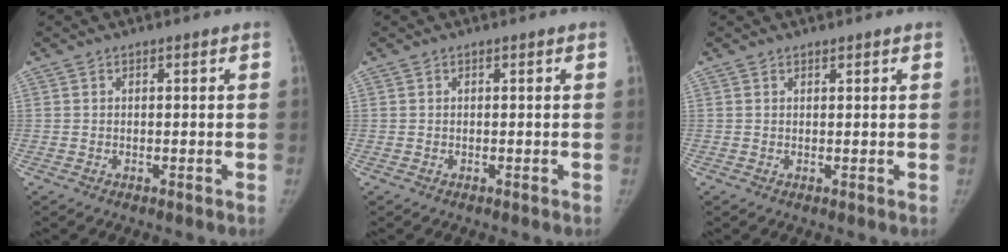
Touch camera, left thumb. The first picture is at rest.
{"total": 0.0}
{"total": 0.9, "force": [0.7, 0.4, 0.2], "torque": [0.001, -0.005, 0.011]}